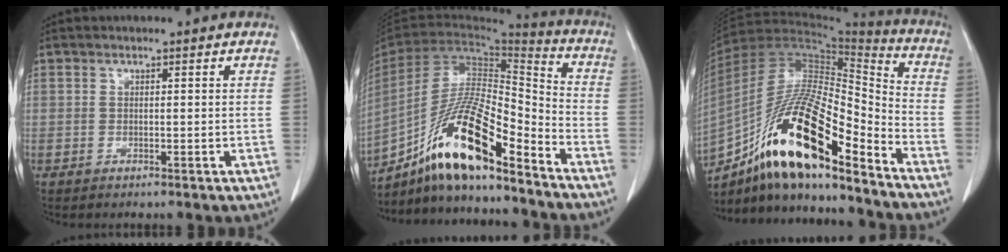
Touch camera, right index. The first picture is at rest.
{"total": 18.4, "force": [-13.0, 2.7, 12.7], "torque": [-0.253, -0.001, -0.237]}
{"total": 22.2, "force": [-14.1, 4.4, 16.6], "torque": [-0.312, -0.006, -0.250]}